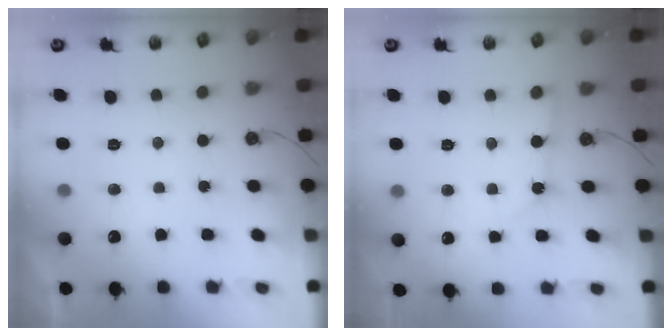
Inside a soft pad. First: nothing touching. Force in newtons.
{"total": 1.3, "press": 1.3, "slide": 0.2}